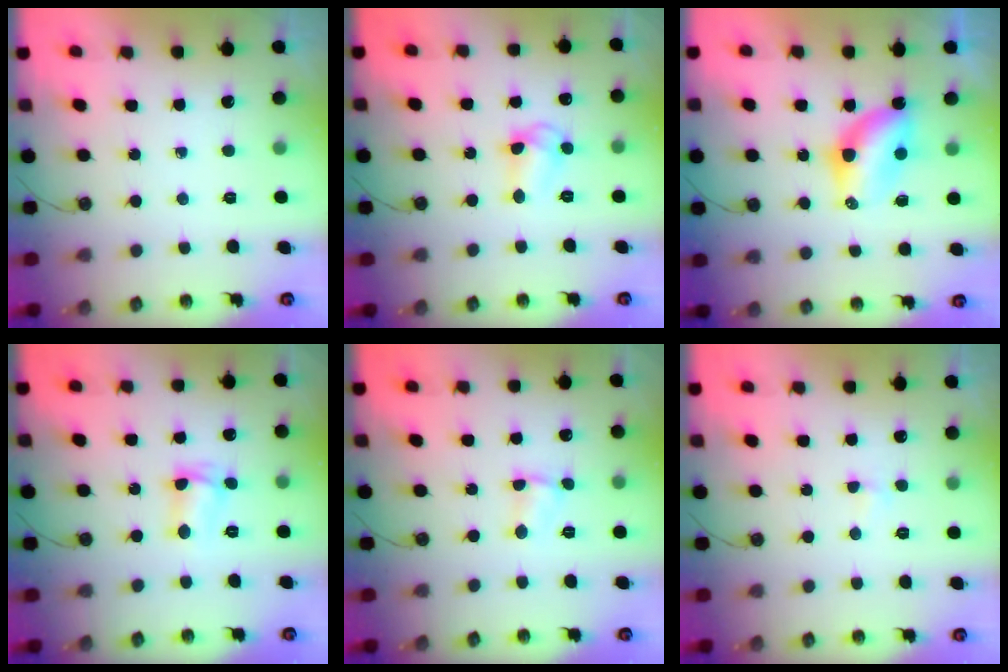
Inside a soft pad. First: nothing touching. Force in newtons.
{"total": 7.4, "press": 7.3, "slide": 0.6}
{"total": 6.5, "press": 6.5, "slide": 0.2}
{"total": 4.0, "press": 3.9, "slide": 0.9}
{"total": 2.4, "press": 2.3, "slide": 0.4}
{"total": 2.8, "press": 2.8, "slide": 0.5}